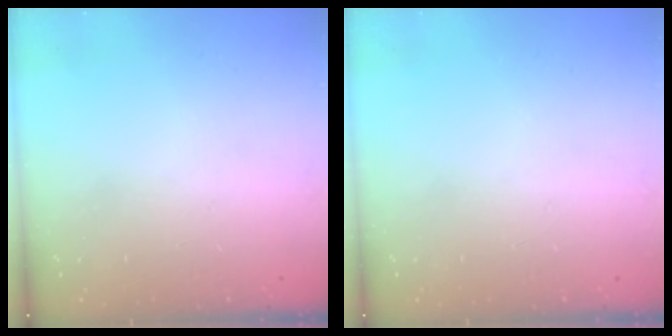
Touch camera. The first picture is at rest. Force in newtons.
{"total": 0.0}